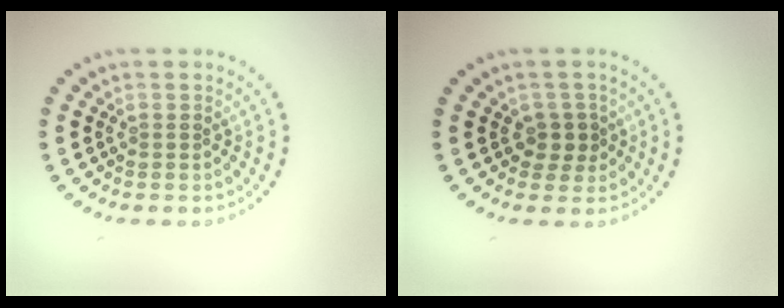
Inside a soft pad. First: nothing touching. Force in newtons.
{"total": 1.8, "press": 1.5, "slide": 1.0}